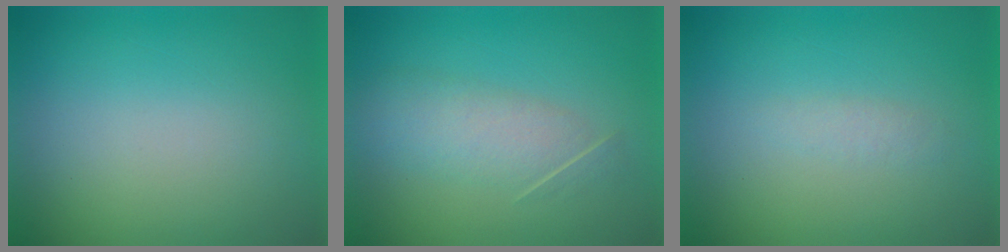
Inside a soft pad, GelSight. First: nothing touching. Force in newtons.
{"total": 3.3}
{"total": 1.3}